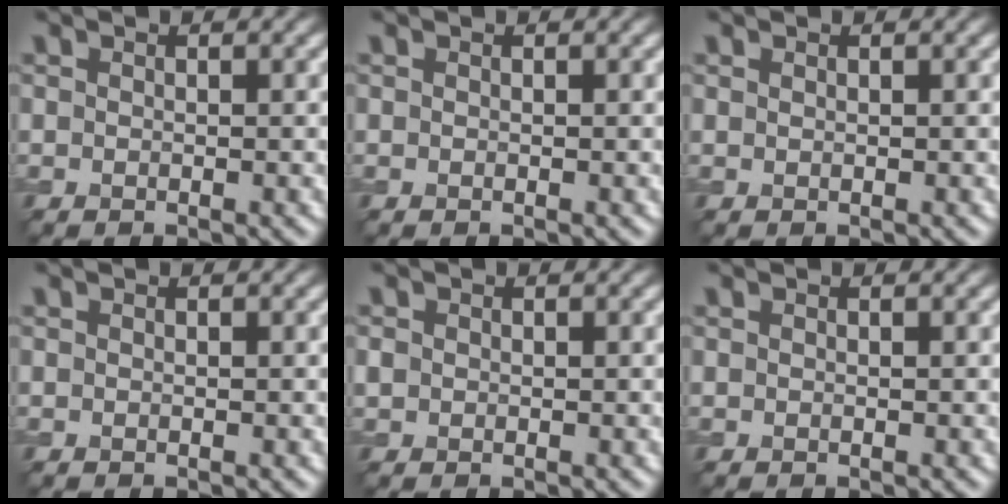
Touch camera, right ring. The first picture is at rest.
{"total": 0.0}
{"total": 0.0}
{"total": 0.0}
{"total": 0.8, "force": [0.1, 0.8, 0.2], "torque": [-0.002, 0.001, -0.002]}
{"total": 0.0}